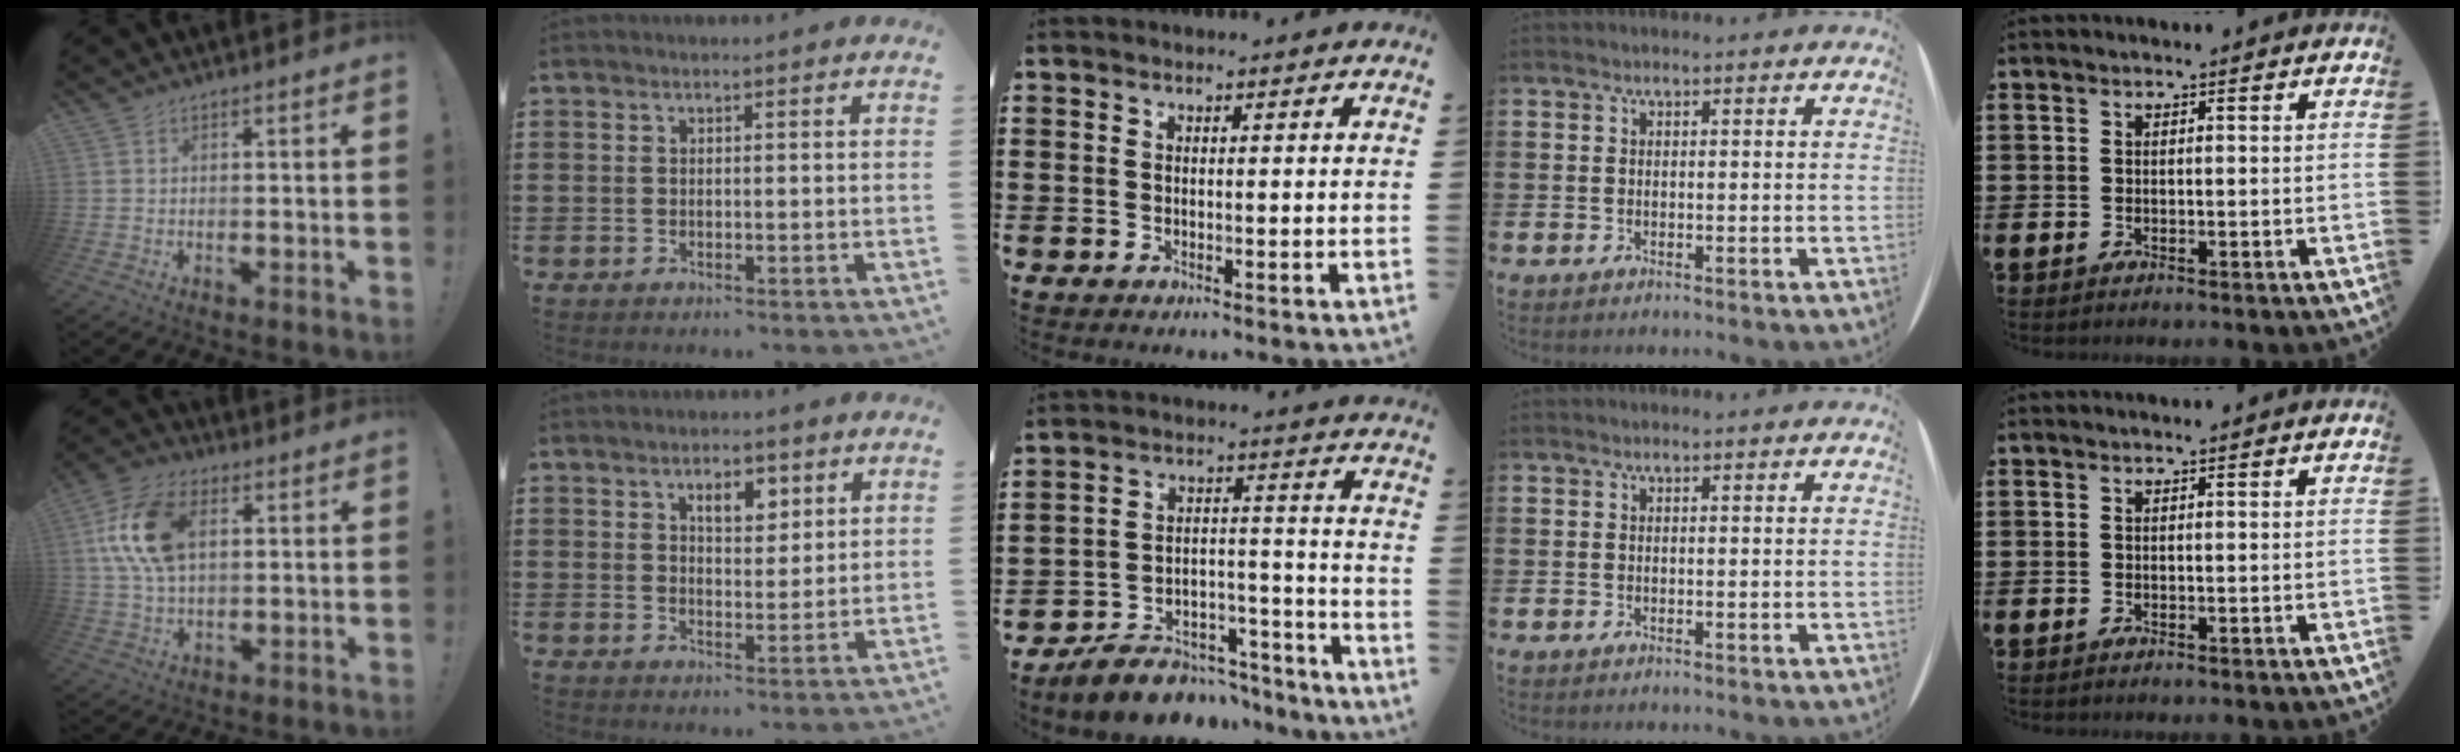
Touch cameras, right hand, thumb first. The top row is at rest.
{"thumb": {"total": 15.6, "force": [3.8, 9.6, 11.8], "torque": [-0.217, 0.003, 0.071]}, "index": {"total": 4.6, "force": [2.5, 2.4, 3.1], "torque": [-0.047, 0.001, 0.036]}, "middle": {"total": 7.7, "force": [-7.1, 2.6, 1.7], "torque": [-0.026, 0.030, -0.133]}}